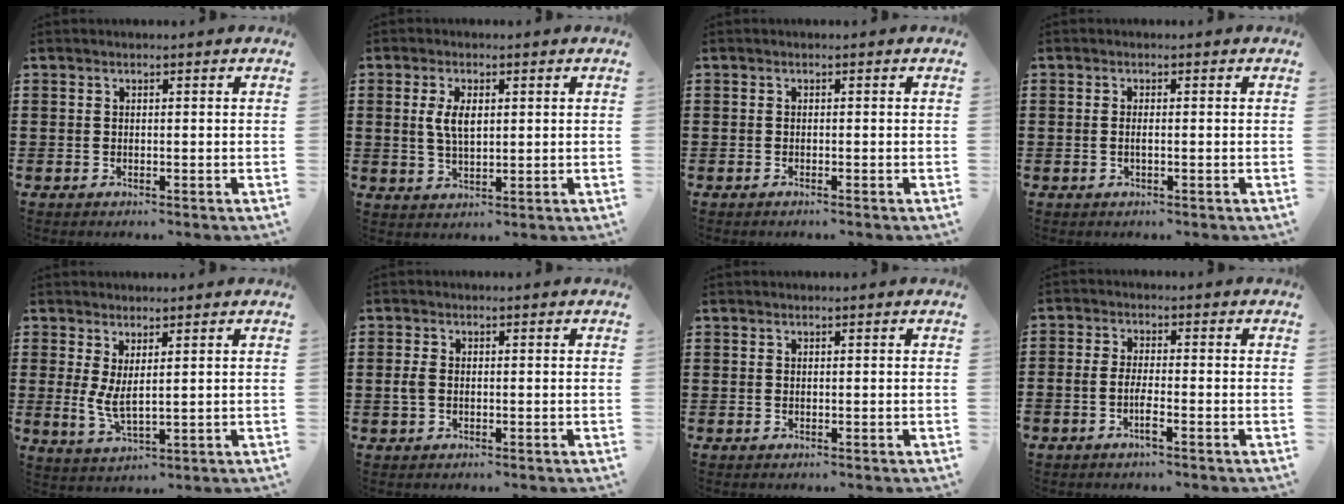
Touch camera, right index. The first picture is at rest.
{"total": 4.3, "force": [0.8, 1.9, 3.8], "torque": [-0.078, 0.007, 0.013]}
{"total": 0.5, "force": [-0.5, -0.1, 0.2], "torque": [-0.005, -0.001, -0.010]}
{"total": 0.9, "force": [-0.2, 0.2, 0.9], "torque": [-0.017, -0.001, -0.004]}
{"total": 3.9, "force": [1.4, 1.2, 3.4], "torque": [-0.086, -0.006, 0.021]}
{"total": 2.0, "force": [-0.2, 1.3, 1.6], "torque": [-0.048, -0.001, -0.009]}
{"total": 0.0}
{"total": 3.2, "force": [-1.6, 0.7, 2.6], "torque": [-0.060, -0.002, -0.033]}